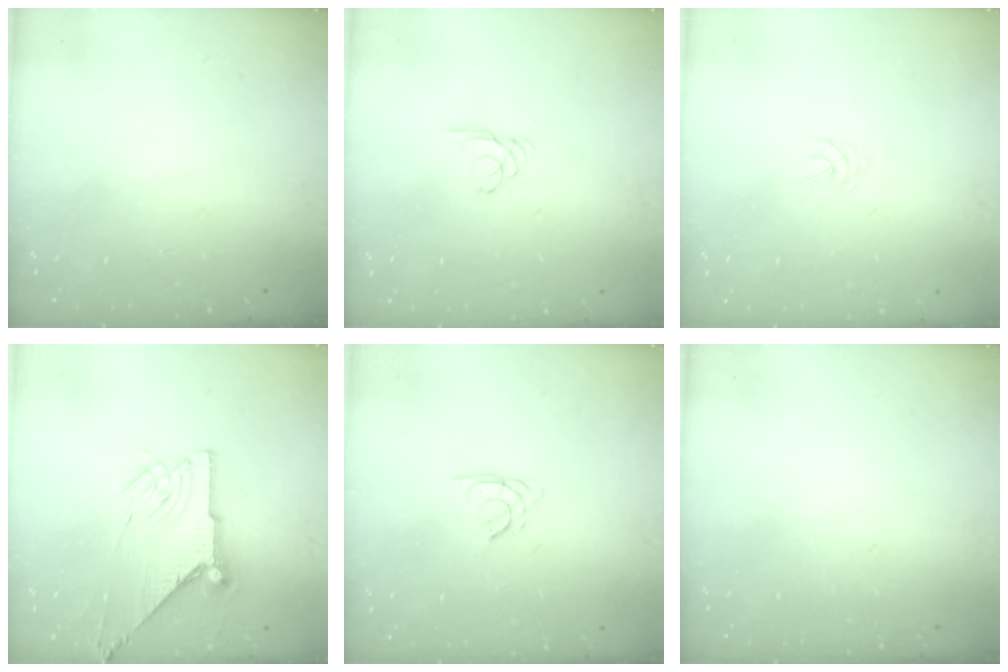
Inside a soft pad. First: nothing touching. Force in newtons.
{"total": 1.7, "press": 1.7, "slide": 0.2}
{"total": 4.1, "press": 4.0, "slide": 0.5}
{"total": 11.3, "press": 11.3, "slide": 0.9}
{"total": 1.4, "press": 1.4, "slide": 0.3}
{"total": 0.0}